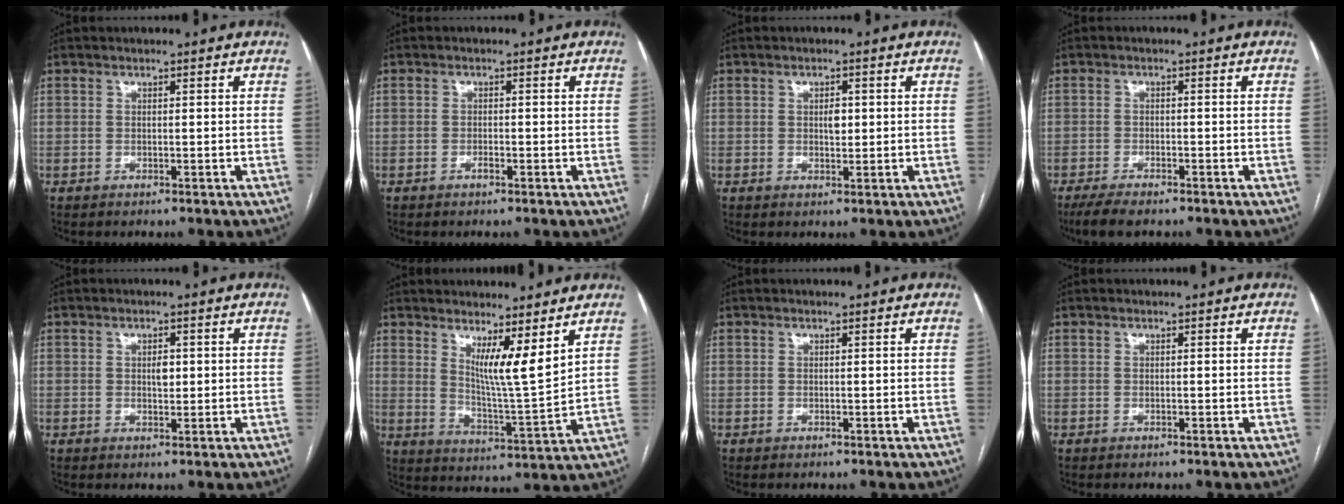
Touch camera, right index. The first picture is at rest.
{"total": 1.0, "force": [-0.6, 0.3, 0.8], "torque": [-0.018, 0.000, -0.010]}
{"total": 2.1, "force": [0.3, 1.1, 1.8], "torque": [-0.027, 0.001, 0.005]}
{"total": 5.1, "force": [-4.0, 1.2, 2.9], "torque": [-0.052, -0.010, -0.066]}
{"total": 2.0, "force": [0.3, 1.1, 1.6], "torque": [-0.025, 0.001, 0.005]}
{"total": 7.7, "force": [4.6, 0.1, 6.2], "torque": [-0.109, -0.025, 0.084]}
{"total": 0.0}
{"total": 0.0}